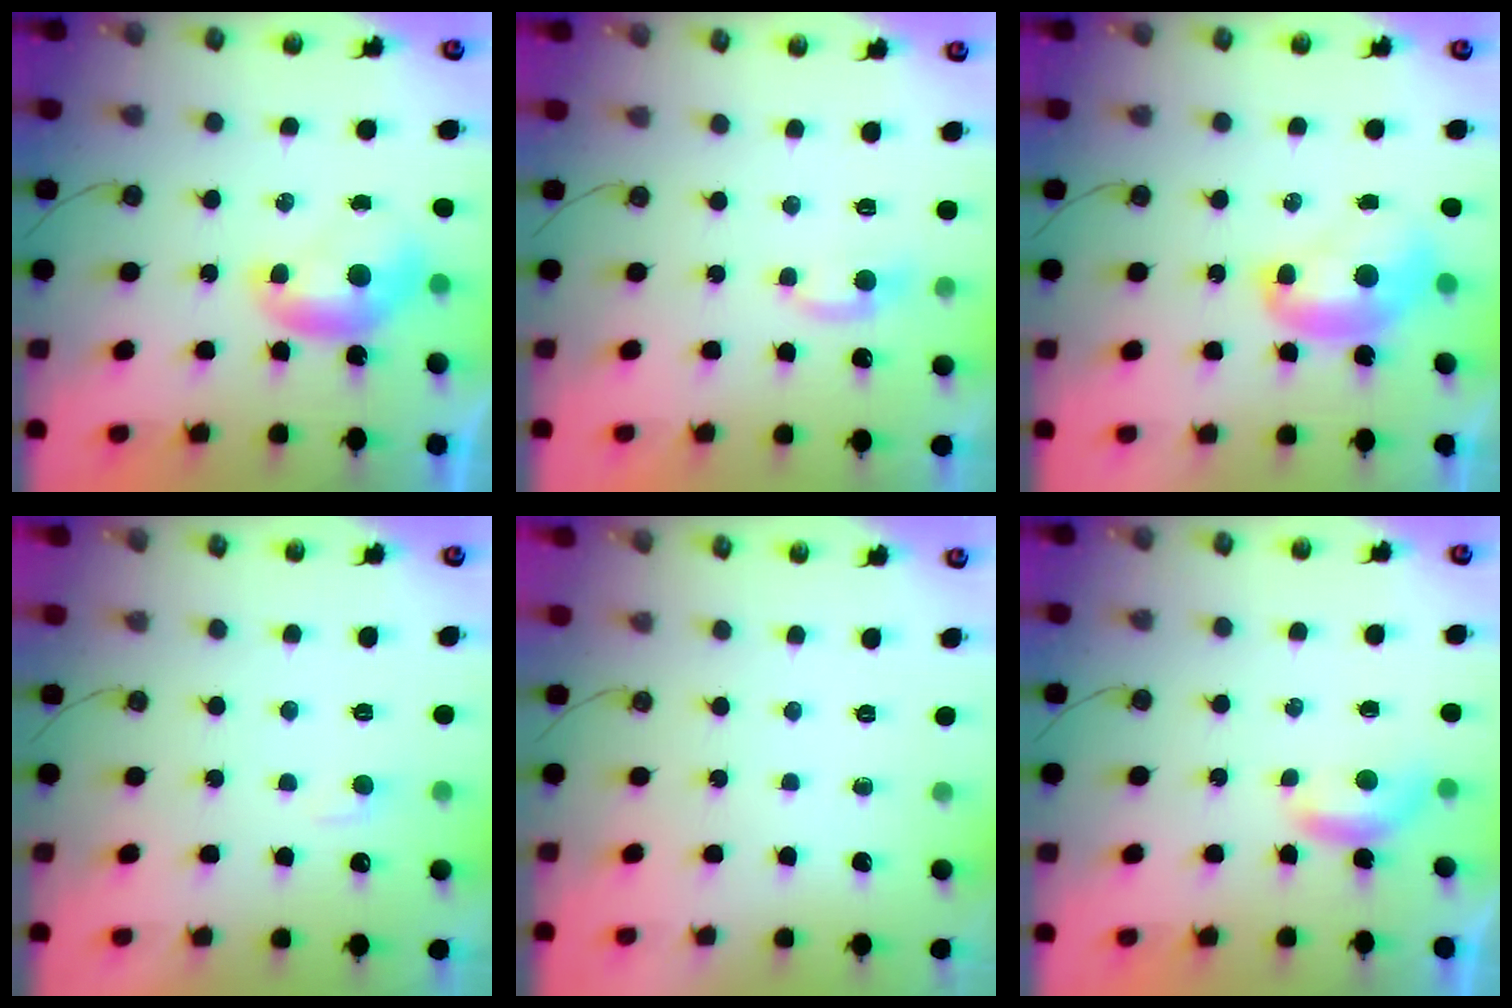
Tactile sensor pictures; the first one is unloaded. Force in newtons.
{"total": 2.1, "press": 2.0, "slide": 0.5}
{"total": 2.5, "press": 2.5, "slide": 0.3}
{"total": 2.8, "press": 2.7, "slide": 0.4}
{"total": 0.0}
{"total": 1.5, "press": 1.4, "slide": 0.4}